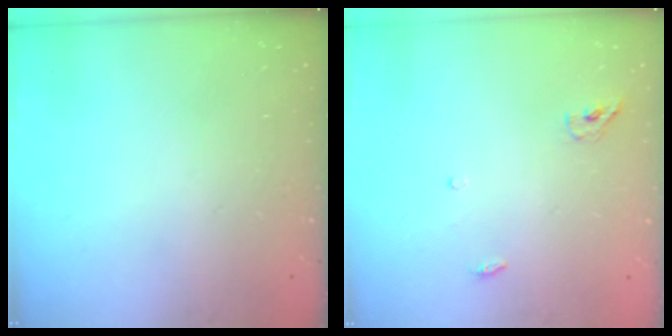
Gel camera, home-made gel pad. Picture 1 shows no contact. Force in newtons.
{"total": 3.8, "press": 3.6, "slide": 1.3}